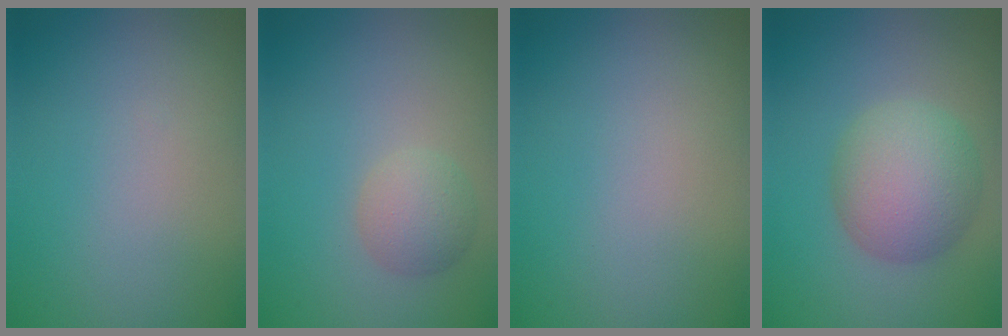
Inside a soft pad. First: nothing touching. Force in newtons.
{"total": 2.4, "press": 2.4, "slide": 0.1}
{"total": 0.0}
{"total": 5.8, "press": 5.8, "slide": 0.2}